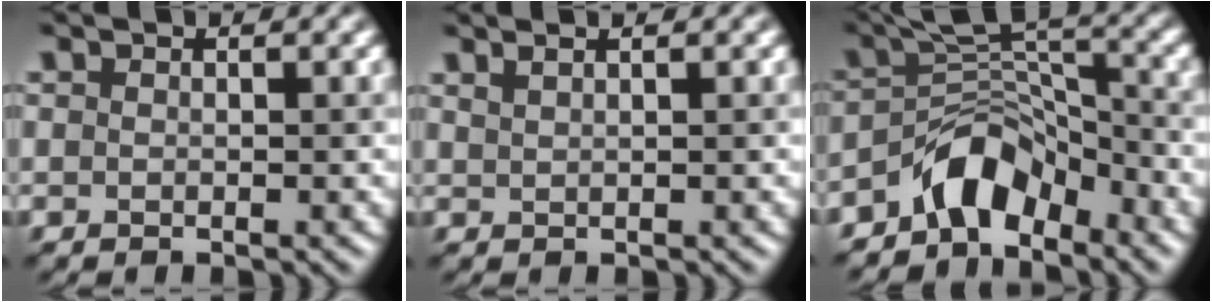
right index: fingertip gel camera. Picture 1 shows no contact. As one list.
[{"total": 2.1, "force": [1.5, 0.9, 1.2], "torque": [-0.014, 0.006, 0.011]}, {"total": 5.3, "force": [-3.8, 2.6, 2.7], "torque": [-0.029, 0.014, -0.077]}]